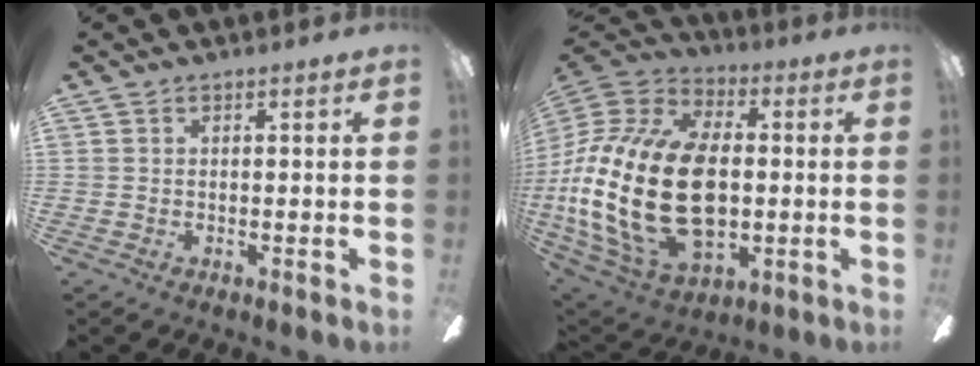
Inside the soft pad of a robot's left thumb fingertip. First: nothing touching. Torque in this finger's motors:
{"motor_torque": [-0.73, 2.79, 1.75, -1.03, 0.64]}